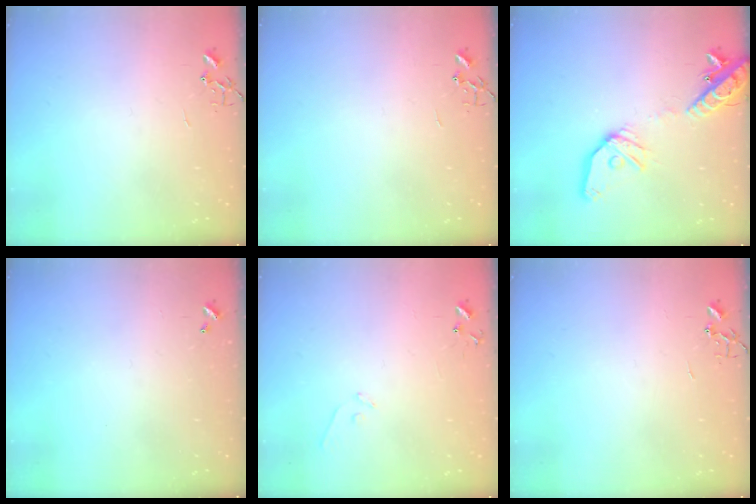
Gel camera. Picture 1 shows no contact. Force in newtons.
{"total": 0.0}
{"total": 17.4, "press": 17.1, "slide": 3.1}
{"total": 0.0}
{"total": 5.3, "press": 5.3, "slide": 0.4}
{"total": 0.0}